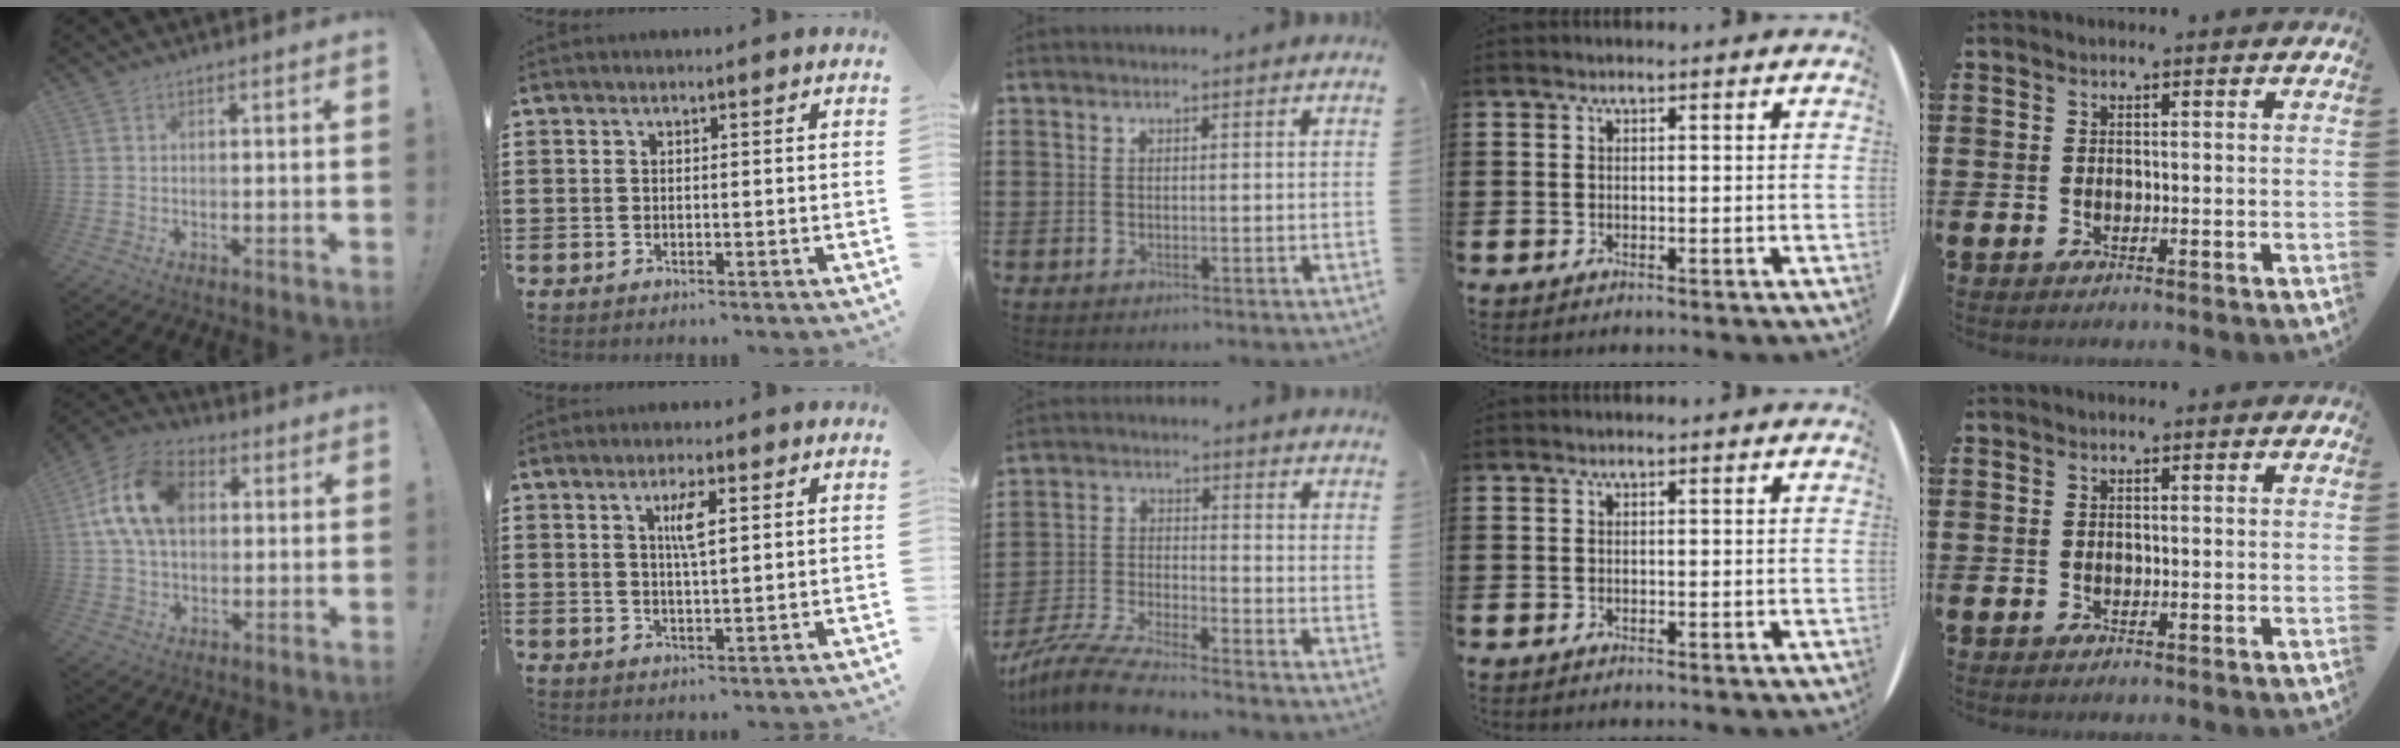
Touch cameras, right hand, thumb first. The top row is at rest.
{"thumb": {"total": 16.3, "force": [3.3, 11.2, 11.4], "torque": [-0.200, 0.008, 0.065]}, "index": {"total": 3.7, "force": [1.2, 0.7, 3.4], "torque": [-0.063, 0.004, 0.015]}, "middle": {"total": 8.1, "force": [-7.5, 0.4, 3.1], "torque": [-0.073, 0.000, -0.149]}}